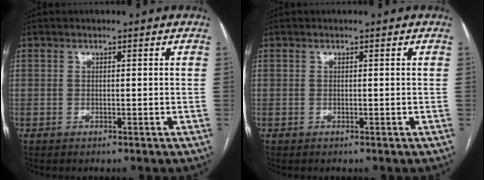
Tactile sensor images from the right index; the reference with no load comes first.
{"total": 0.0}